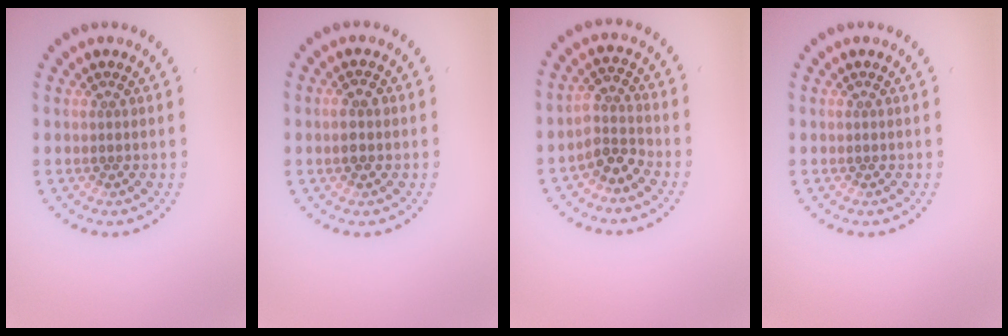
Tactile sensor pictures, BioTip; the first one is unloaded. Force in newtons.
{"total": 1.3, "press": 1.3, "slide": 0.1}
{"total": 2.7, "press": 1.9, "slide": 1.8}
{"total": 0.0}